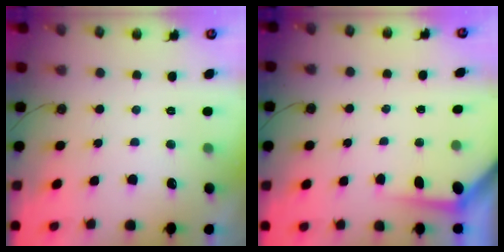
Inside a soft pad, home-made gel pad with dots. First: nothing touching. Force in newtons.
{"total": 3.8, "press": 3.8, "slide": 0.4}